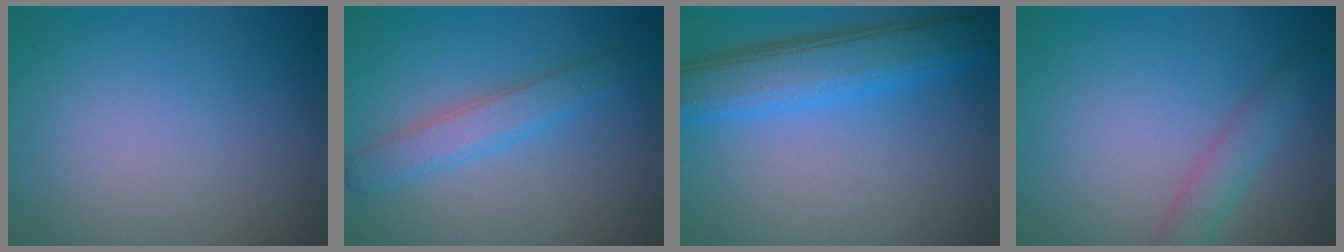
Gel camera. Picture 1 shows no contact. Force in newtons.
{"total": 2.8, "press": 2.8, "slide": 0.2}
{"total": 6.3, "press": 6.3, "slide": 0.1}
{"total": 2.3, "press": 2.3, "slide": 0.0}